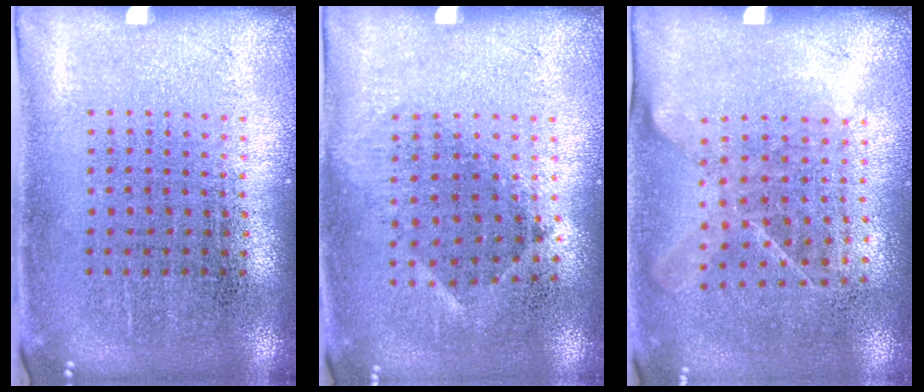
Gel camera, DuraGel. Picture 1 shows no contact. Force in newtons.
{"total": 0.9, "press": 0.7, "slide": 0.6}
{"total": 1.2, "press": 0.9, "slide": 0.8}